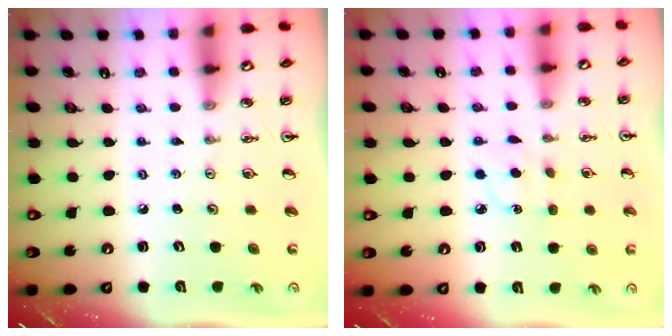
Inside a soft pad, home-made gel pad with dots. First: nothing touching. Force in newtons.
{"total": 4.0, "press": 3.9, "slide": 0.5}